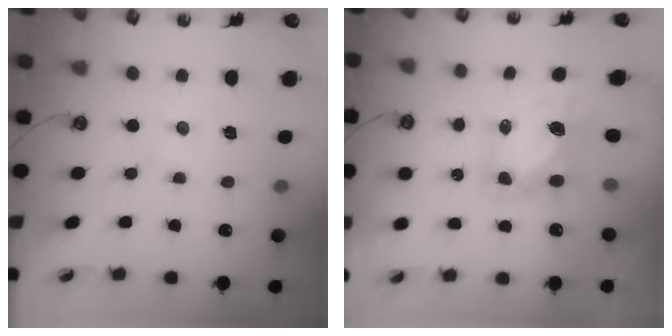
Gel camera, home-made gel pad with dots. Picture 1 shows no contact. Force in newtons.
{"total": 8.2, "press": 8.2, "slide": 0.3}